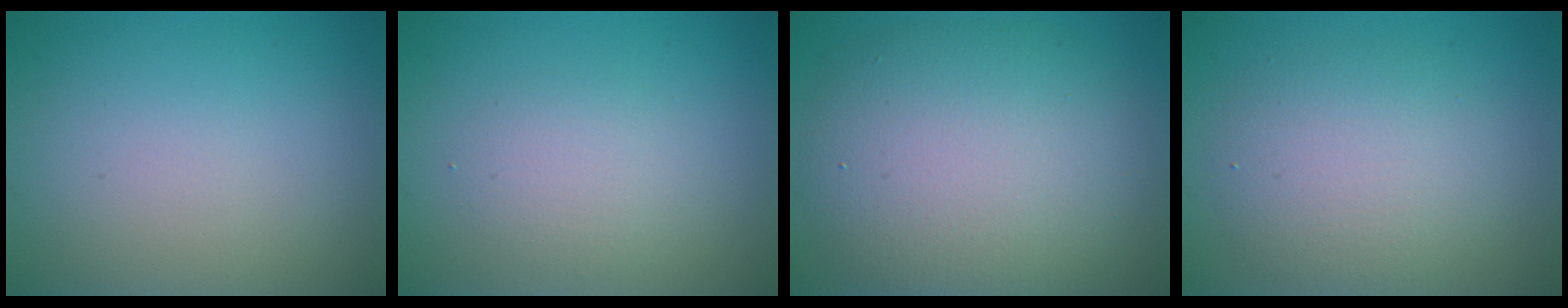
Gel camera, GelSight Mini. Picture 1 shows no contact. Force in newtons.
{"total": 2.0, "press": 2.0, "slide": 0.2}
{"total": 9.6, "press": 9.6, "slide": 0.5}
{"total": 4.5, "press": 4.5, "slide": 0.4}